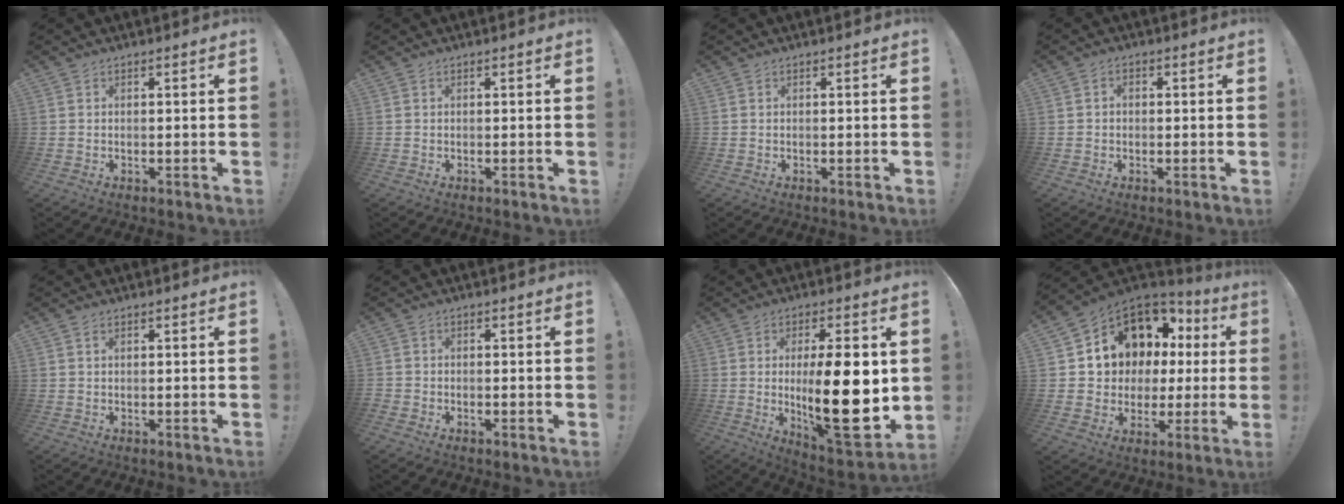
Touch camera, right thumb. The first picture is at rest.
{"total": 0.0}
{"total": 0.0}
{"total": 1.6, "force": [-0.6, 1.2, 0.9], "torque": [-0.015, 0.007, -0.011]}
{"total": 0.6, "force": [0.3, 0.3, 0.4], "torque": [-0.008, 0.000, 0.006]}
{"total": 1.4, "force": [-1.1, 0.8, 0.4], "torque": [-0.005, 0.006, -0.021]}
{"total": 23.5, "force": [0.1, 7.1, 22.4], "torque": [-0.357, -0.029, 0.003]}
{"total": 11.5, "force": [5.5, 9.2, 4.3], "torque": [-0.073, -0.046, 0.119]}